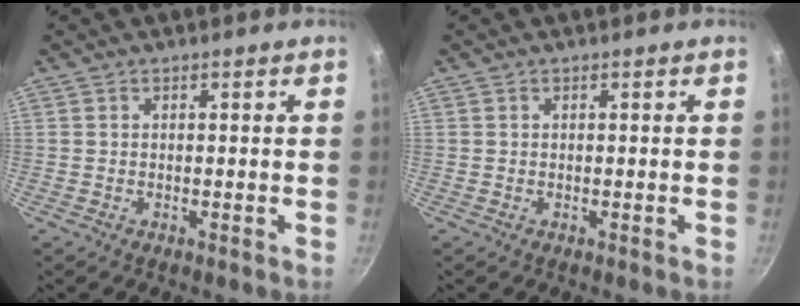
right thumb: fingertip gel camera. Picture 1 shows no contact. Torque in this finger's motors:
{"motor_torque": [0.43, 0.34, 0.29, 0.04, -0.03]}